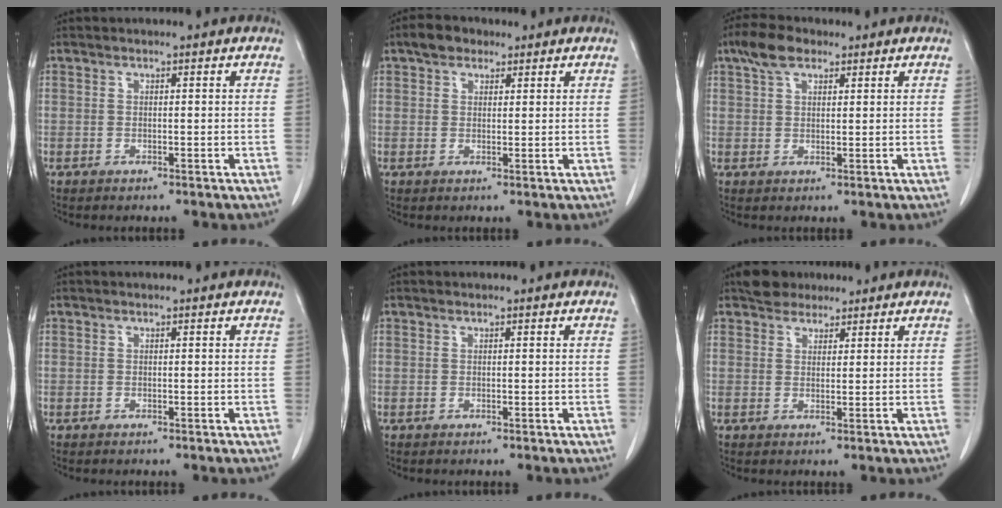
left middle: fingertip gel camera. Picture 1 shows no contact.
{"total": 3.5, "force": [2.3, 2.2, 1.5], "torque": [-0.030, 0.015, 0.039]}
{"total": 4.9, "force": [3.2, 2.3, 2.9], "torque": [-0.063, 0.017, 0.061]}
{"total": 0.0}
{"total": 0.0}
{"total": 3.8, "force": [3.1, 2.0, 0.8], "torque": [-0.017, 0.017, 0.053]}